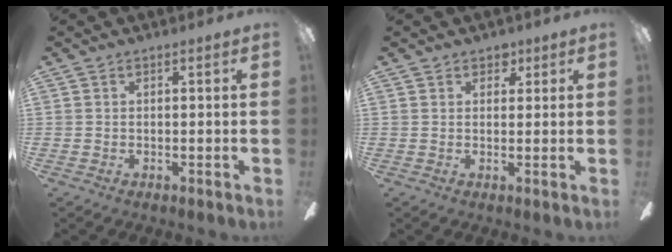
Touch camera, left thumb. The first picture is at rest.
{"total": 2.7, "force": [1.7, 1.9, 0.7], "torque": [0.006, -0.006, 0.027]}